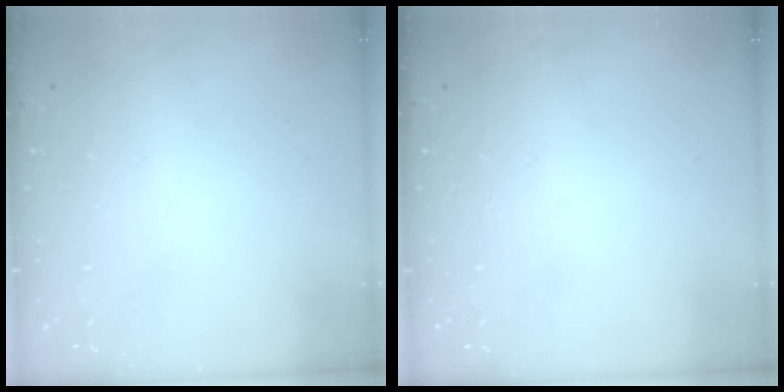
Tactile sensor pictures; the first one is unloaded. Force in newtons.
{"total": 0.0}